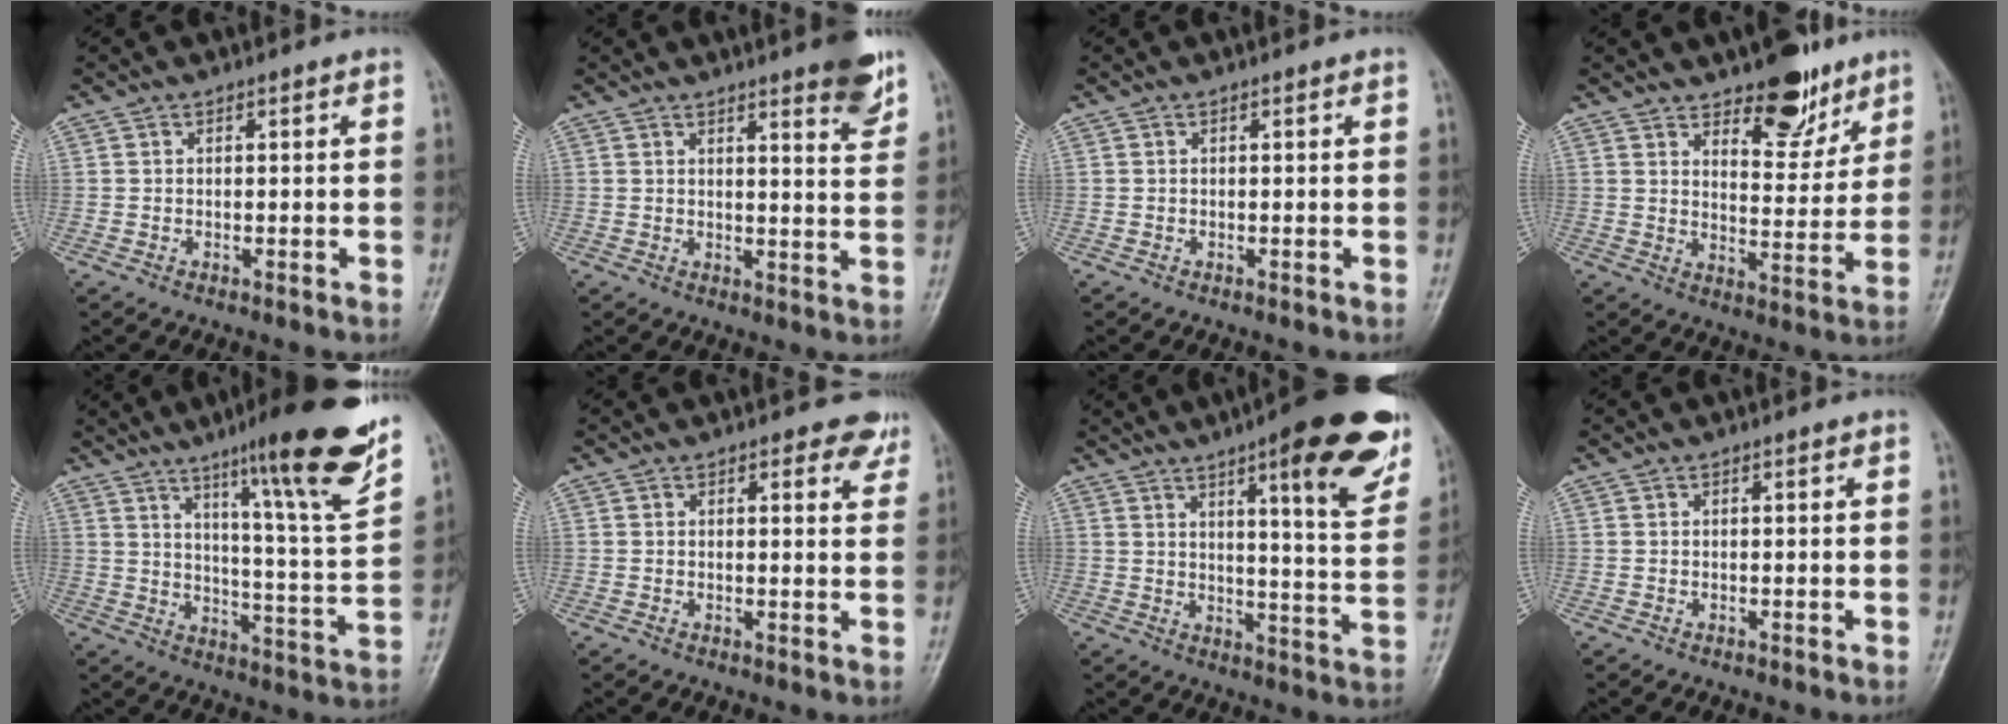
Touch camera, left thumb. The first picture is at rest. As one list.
[{"total": 7.0, "force": [4.8, 1.2, 4.9], "torque": [-0.049, -0.030, 0.058]}, {"total": 0.0}, {"total": 10.7, "force": [7.5, 4.6, 6.0], "torque": [-0.053, -0.056, 0.118]}, {"total": 20.0, "force": [13.1, 1.4, 15.1], "torque": [-0.194, -0.069, 0.193]}, {"total": 3.8, "force": [2.5, 1.9, 2.1], "torque": [0.002, -0.013, 0.022]}, {"total": 18.8, "force": [10.1, 4.0, 15.3], "torque": [-0.166, -0.043, 0.134]}, {"total": 0.0}]